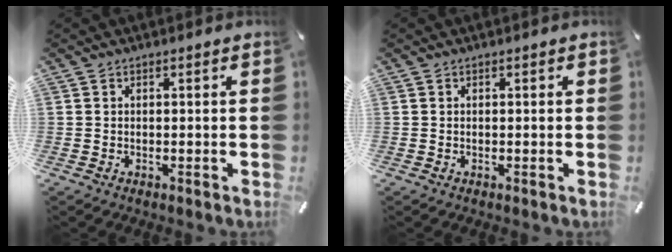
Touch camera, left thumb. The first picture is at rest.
{"total": 0.0}